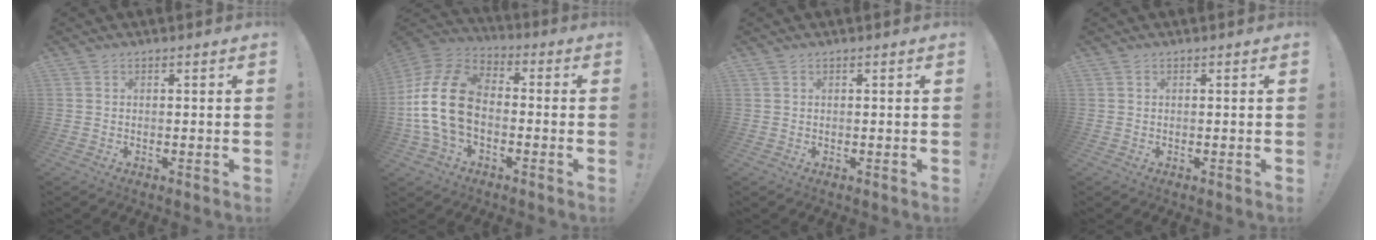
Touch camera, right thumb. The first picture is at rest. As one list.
[{"total": 18.9, "force": [-2.0, 12.9, 13.7], "torque": [-0.261, 0.031, -0.023]}, {"total": 0.0}, {"total": 0.0}]